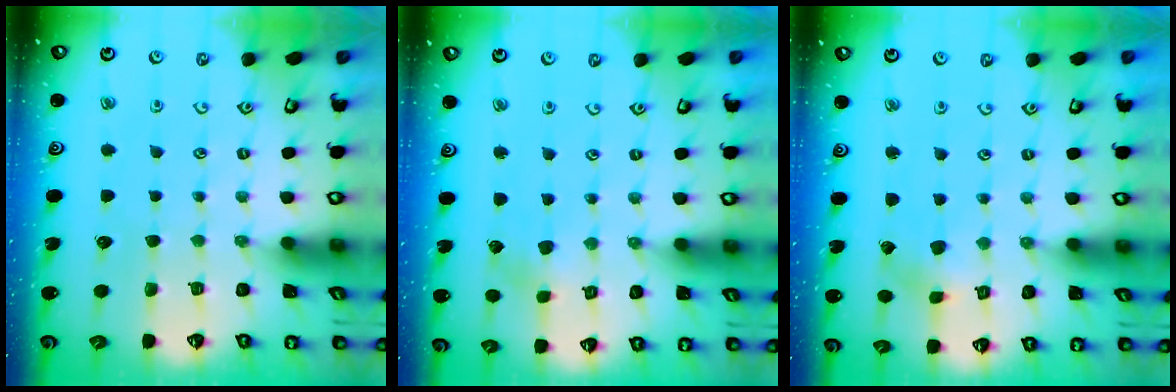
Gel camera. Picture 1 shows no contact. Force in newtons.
{"total": 2.8, "press": 2.8, "slide": 0.5}
{"total": 1.6, "press": 1.6, "slide": 0.1}